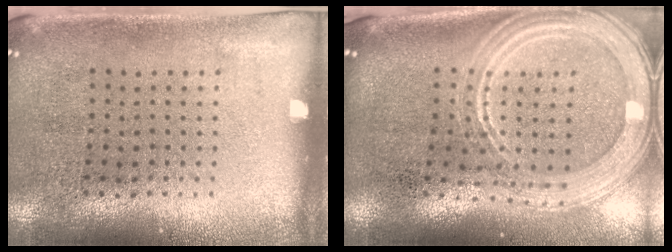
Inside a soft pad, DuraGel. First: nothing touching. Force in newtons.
{"total": 2.5, "press": 2.2, "slide": 1.3}